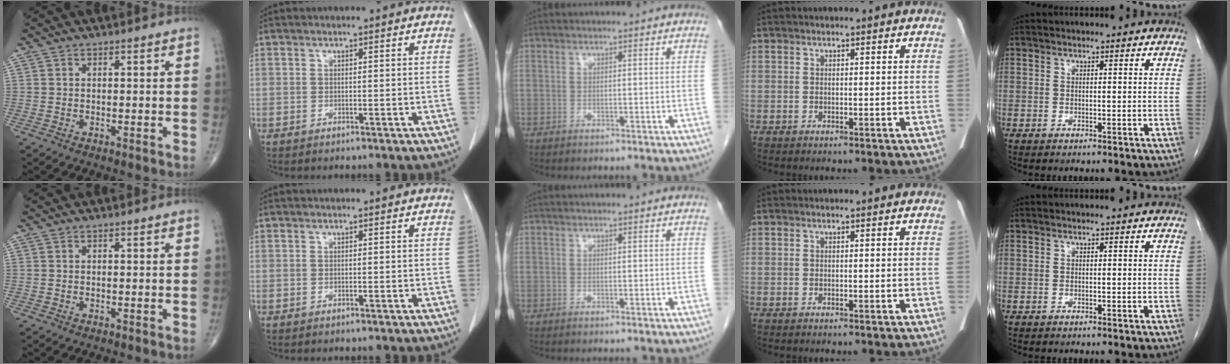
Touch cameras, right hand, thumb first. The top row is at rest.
{}